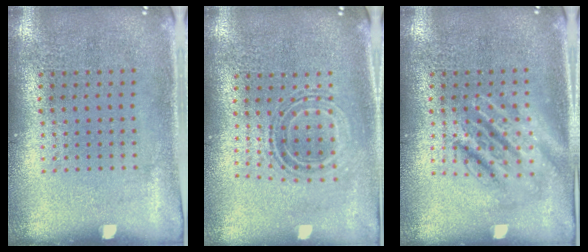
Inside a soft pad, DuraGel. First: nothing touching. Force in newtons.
{"total": 0.6, "press": 0.5, "slide": 0.3}
{"total": 2.5, "press": 2.5, "slide": 0.3}